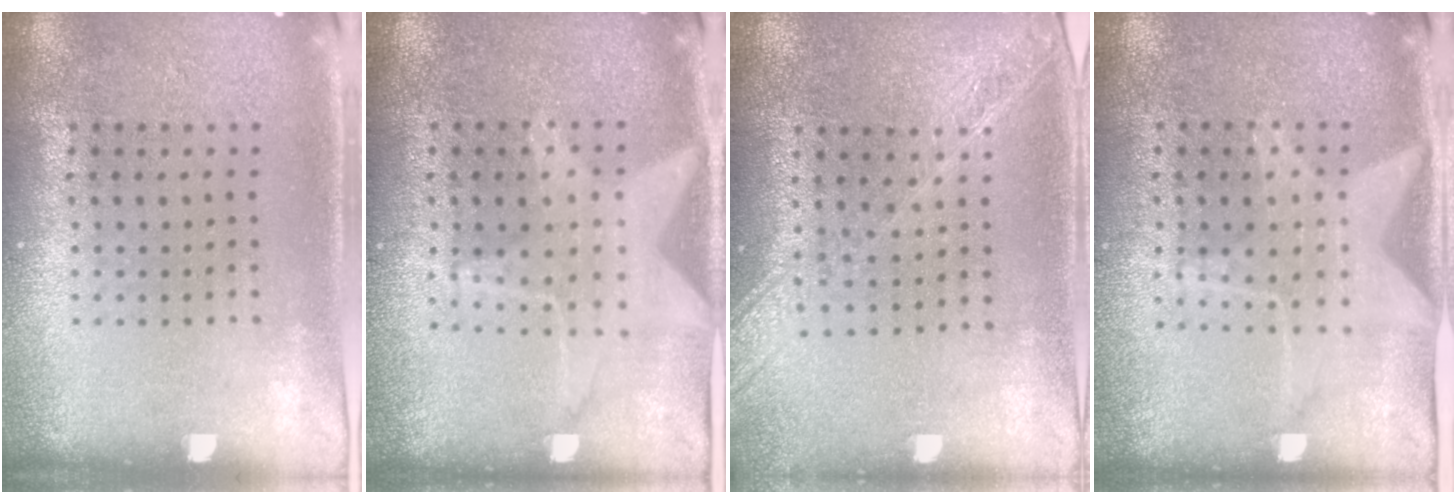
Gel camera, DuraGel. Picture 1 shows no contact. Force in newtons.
{"total": 1.1, "press": 1.1, "slide": 0.1}
{"total": 1.8, "press": 1.6, "slide": 0.8}
{"total": 1.6, "press": 1.5, "slide": 0.6}